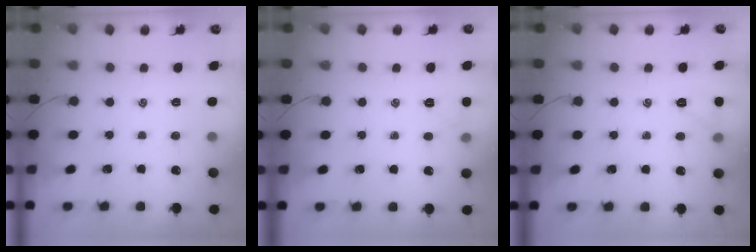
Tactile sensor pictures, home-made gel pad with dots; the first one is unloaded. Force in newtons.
{"total": 3.8, "press": 3.6, "slide": 1.1}
{"total": 5.5, "press": 5.3, "slide": 1.6}